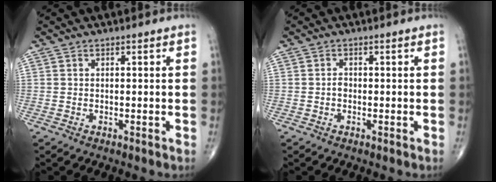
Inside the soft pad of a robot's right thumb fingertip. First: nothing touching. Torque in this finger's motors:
{"motor_torque": [0.29, 0.07, 0.37, 0.13, -0.01]}